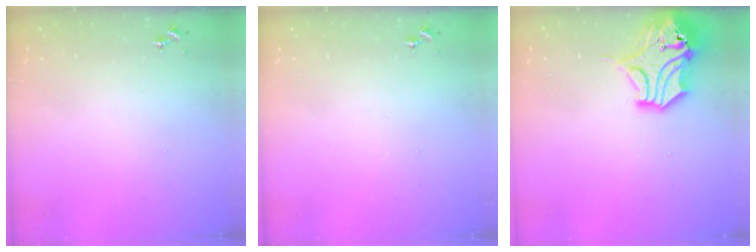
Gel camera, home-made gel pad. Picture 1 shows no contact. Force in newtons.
{"total": 0.0}
{"total": 15.4, "press": 15.3, "slide": 2.2}